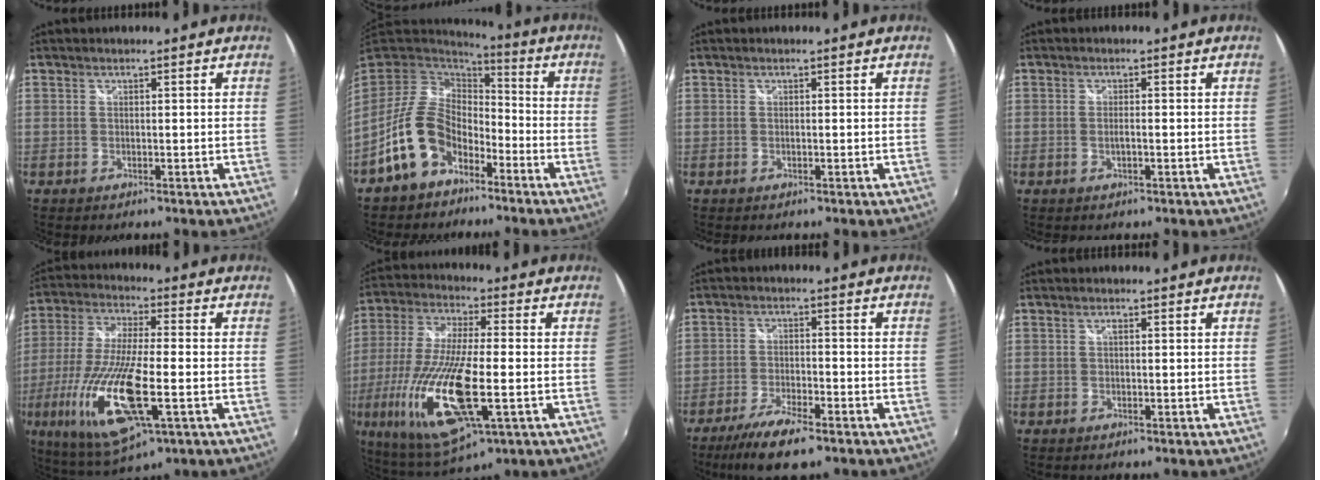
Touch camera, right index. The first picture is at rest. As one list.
[{"total": 12.9, "force": [-7.0, 8.6, 6.7], "torque": [-0.141, 0.017, -0.119]}, {"total": 0.0}, {"total": 1.3, "force": [-0.4, 0.3, 1.3], "torque": [-0.024, -0.001, -0.006]}, {"total": 20.7, "force": [-6.4, 5.9, 18.8], "torque": [-0.393, -0.044, -0.114]}, {"total": 23.5, "force": [-6.7, 7.3, 21.3], "torque": [-0.446, -0.054, -0.117]}, {"total": 10.2, "force": [-7.2, 2.7, 6.7], "torque": [-0.155, -0.024, -0.133]}, {"total": 0.7, "force": [0.1, 0.3, 0.6], "torque": [-0.011, 0.004, -0.001]}]